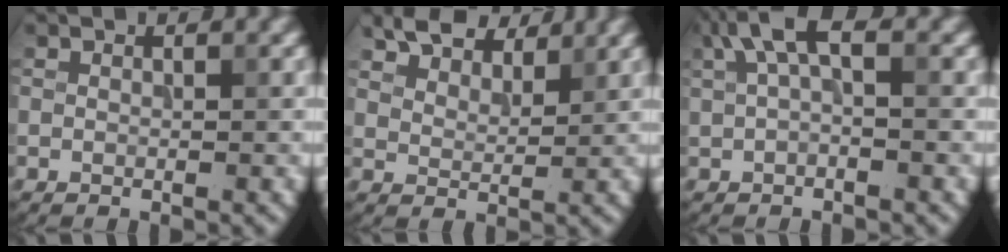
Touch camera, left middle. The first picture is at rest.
{"total": 6.6, "force": [5.4, 2.7, 2.5], "torque": [-0.063, -0.005, 0.103]}
{"total": 3.7, "force": [1.4, 1.3, 3.2], "torque": [-0.060, 0.009, 0.018]}